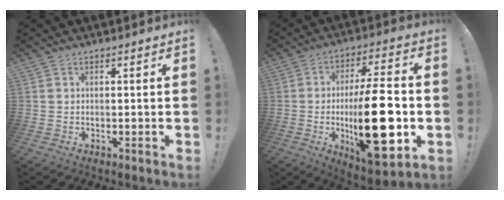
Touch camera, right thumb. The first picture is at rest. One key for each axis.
{"total": 25.8, "fx": -3.8, "fy": 9.1, "fz": 23.9, "tx": -0.394, "ty": -0.003, "tz": -0.052}